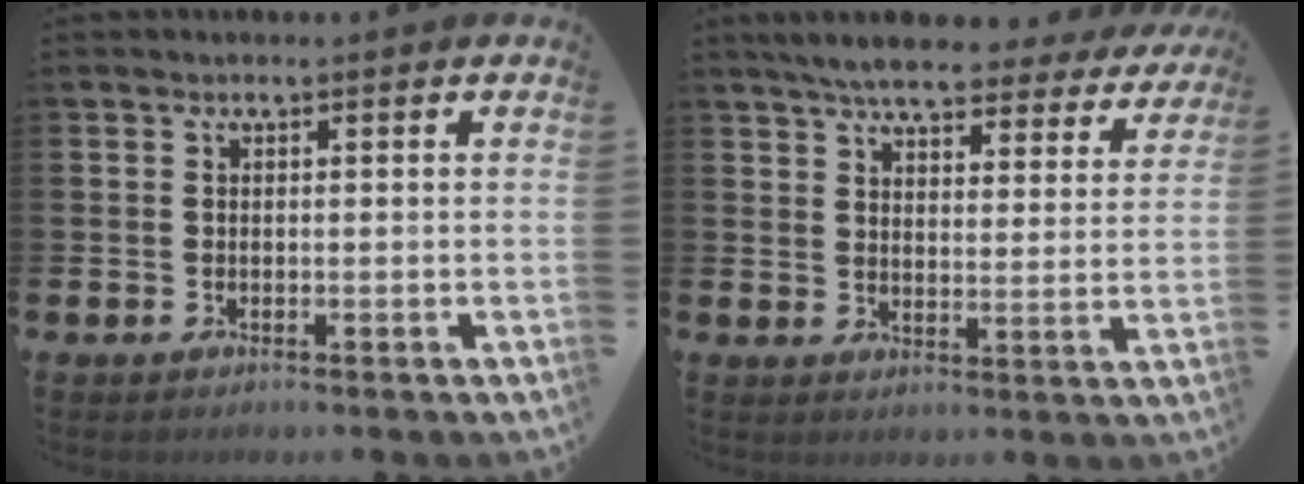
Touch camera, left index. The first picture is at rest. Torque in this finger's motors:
{"motor_torque": [0.96, -1.18, 0.11, 0.04]}